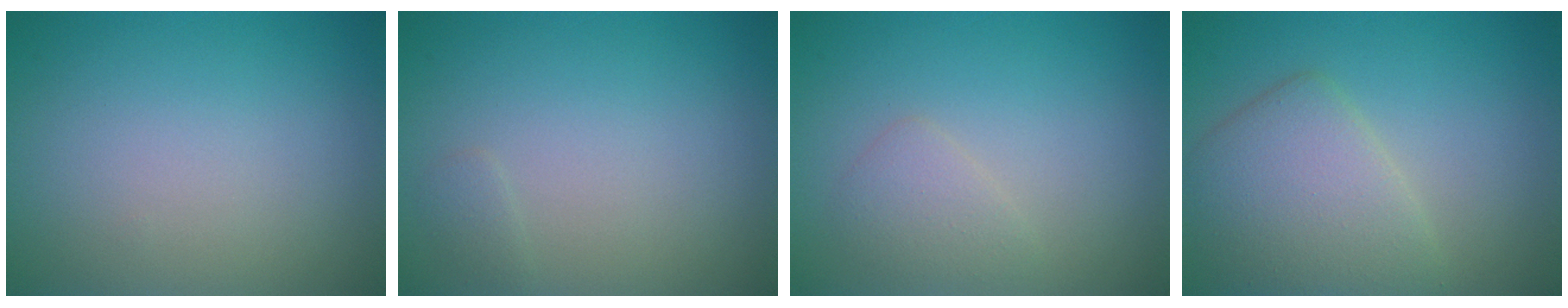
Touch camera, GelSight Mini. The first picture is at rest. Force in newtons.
{"total": 0.6, "press": 0.6, "slide": 0.0}
{"total": 1.7, "press": 1.7, "slide": 0.1}
{"total": 4.8, "press": 4.8, "slide": 0.3}